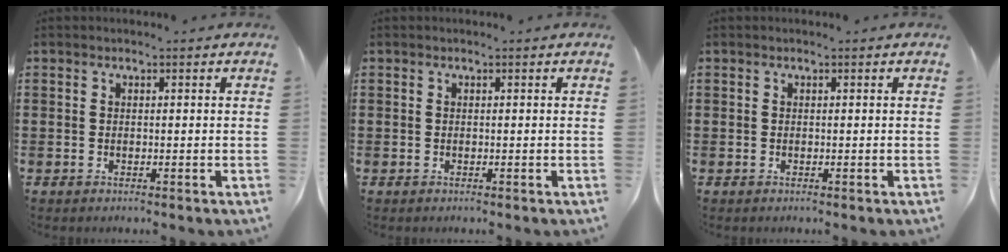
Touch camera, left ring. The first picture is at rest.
{"total": 0.0}
{"total": 0.0}